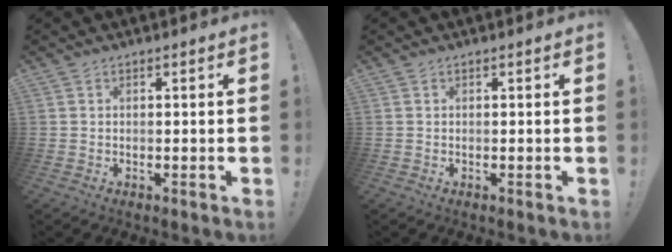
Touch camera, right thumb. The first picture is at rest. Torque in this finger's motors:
{"motor_torque": [0.00, 0.00, 0.00, 0.00, 0.00]}